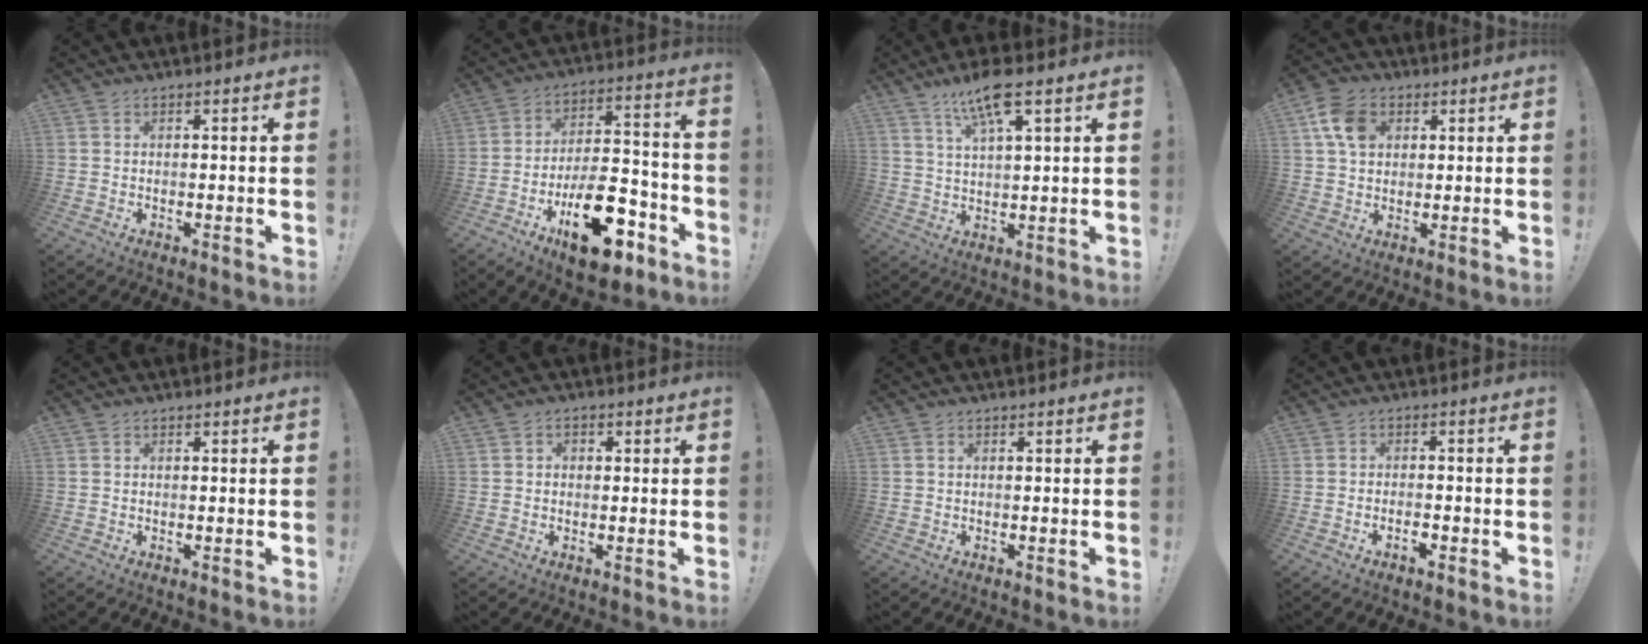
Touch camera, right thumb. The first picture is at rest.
{"total": 20.6, "force": [-10.9, 9.6, 14.7], "torque": [-0.227, 0.082, -0.167]}
{"total": 10.0, "force": [6.1, 2.2, 7.6], "torque": [-0.138, -0.018, 0.103]}
{"total": 9.4, "force": [3.2, 7.0, 5.4], "torque": [-0.100, 0.005, 0.065]}
{"total": 0.0}
{"total": 2.0, "force": [-0.5, 1.7, 0.9], "torque": [-0.013, 0.007, -0.009]}
{"total": 0.0}
{"total": 2.4, "force": [-1.6, 0.7, 1.6], "torque": [-0.029, 0.005, -0.026]}